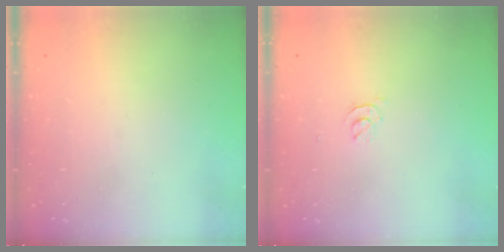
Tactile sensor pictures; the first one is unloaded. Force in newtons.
{"total": 2.9, "press": 2.9, "slide": 0.5}